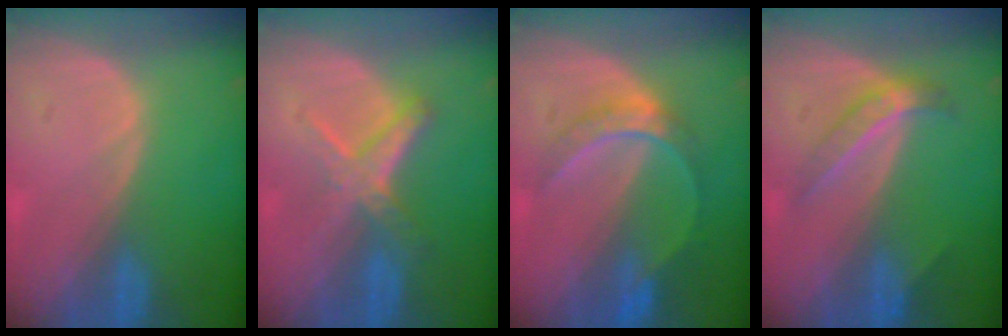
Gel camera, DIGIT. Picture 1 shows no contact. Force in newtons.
{"total": 5.6, "press": 5.4, "slide": 1.5}
{"total": 6.2, "press": 5.5, "slide": 2.9}
{"total": 4.2, "press": 4.2, "slide": 0.4}